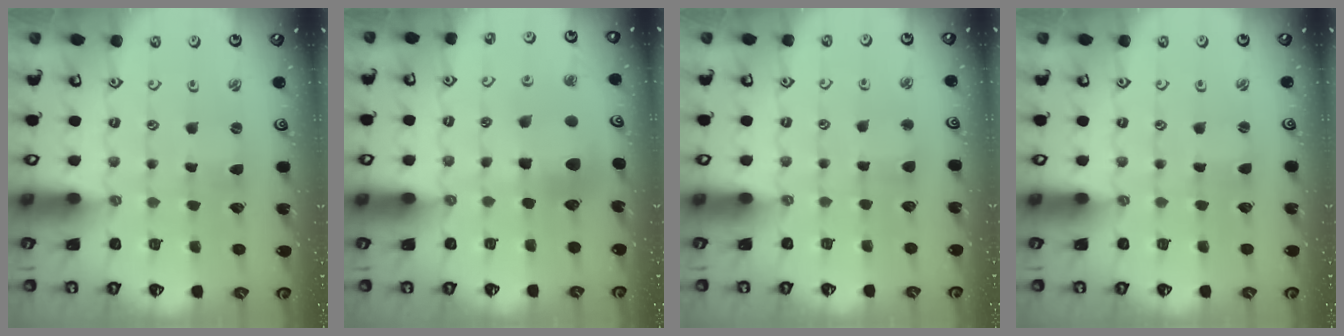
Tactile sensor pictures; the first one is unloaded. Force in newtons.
{"total": 8.5, "press": 8.4, "slide": 1.2}
{"total": 4.3, "press": 4.3, "slide": 0.5}
{"total": 0.0}